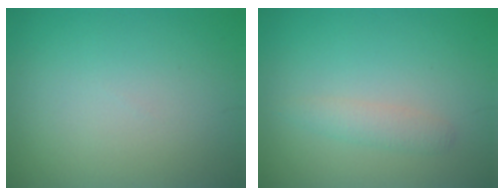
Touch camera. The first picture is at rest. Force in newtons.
{"total": 1.6, "press": 1.6, "slide": 0.0}